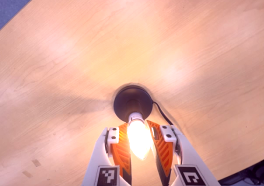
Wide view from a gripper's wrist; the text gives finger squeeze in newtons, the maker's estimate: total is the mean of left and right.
{"total": 15.9, "left": 15.6, "right": 16.2}